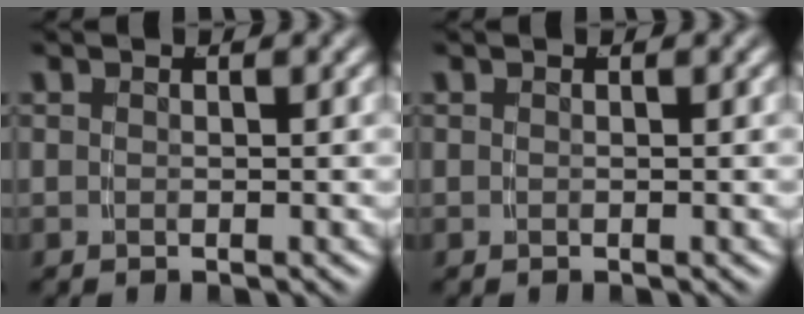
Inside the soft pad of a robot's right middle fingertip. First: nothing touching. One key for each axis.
{"total": 0.0}